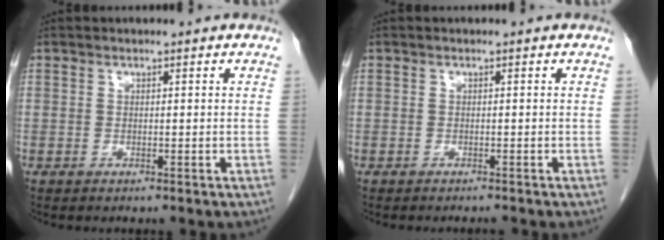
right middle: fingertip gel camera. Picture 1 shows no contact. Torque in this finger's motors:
{"motor_torque": [-0.03, 0.03, -0.02, -0.01]}